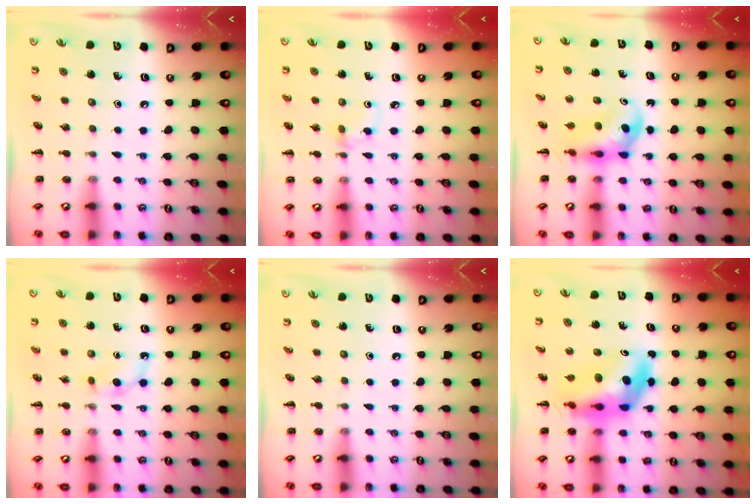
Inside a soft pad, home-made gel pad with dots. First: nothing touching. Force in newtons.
{"total": 3.7, "press": 3.4, "slide": 1.5}
{"total": 4.7, "press": 4.6, "slide": 0.9}
{"total": 3.8, "press": 3.4, "slide": 1.8}
{"total": 0.0}
{"total": 11.6, "press": 11.0, "slide": 3.8}